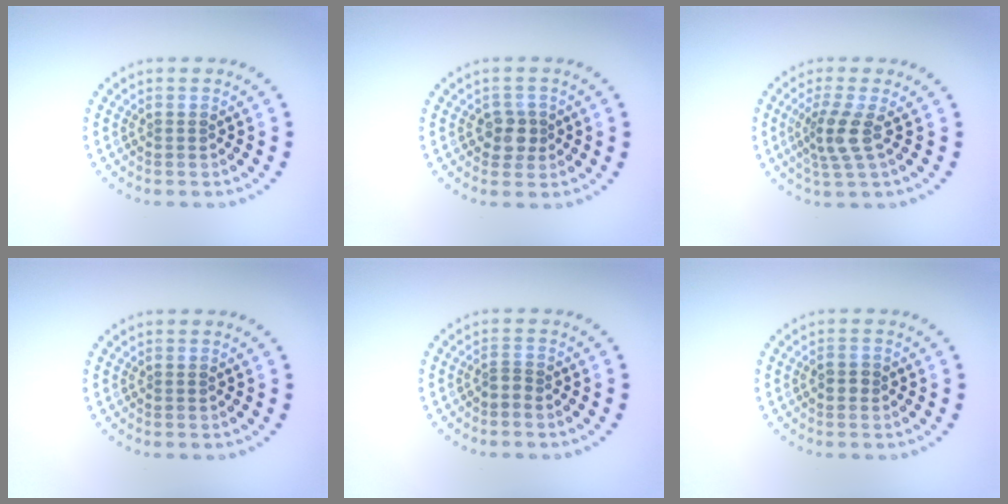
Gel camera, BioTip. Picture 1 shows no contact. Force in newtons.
{"total": 2.0, "press": 1.8, "slide": 0.9}
{"total": 2.8, "press": 2.2, "slide": 1.8}
{"total": 0.0}
{"total": 0.8, "press": 0.4, "slide": 0.6}
{"total": 1.2, "press": 1.2, "slide": 0.2}